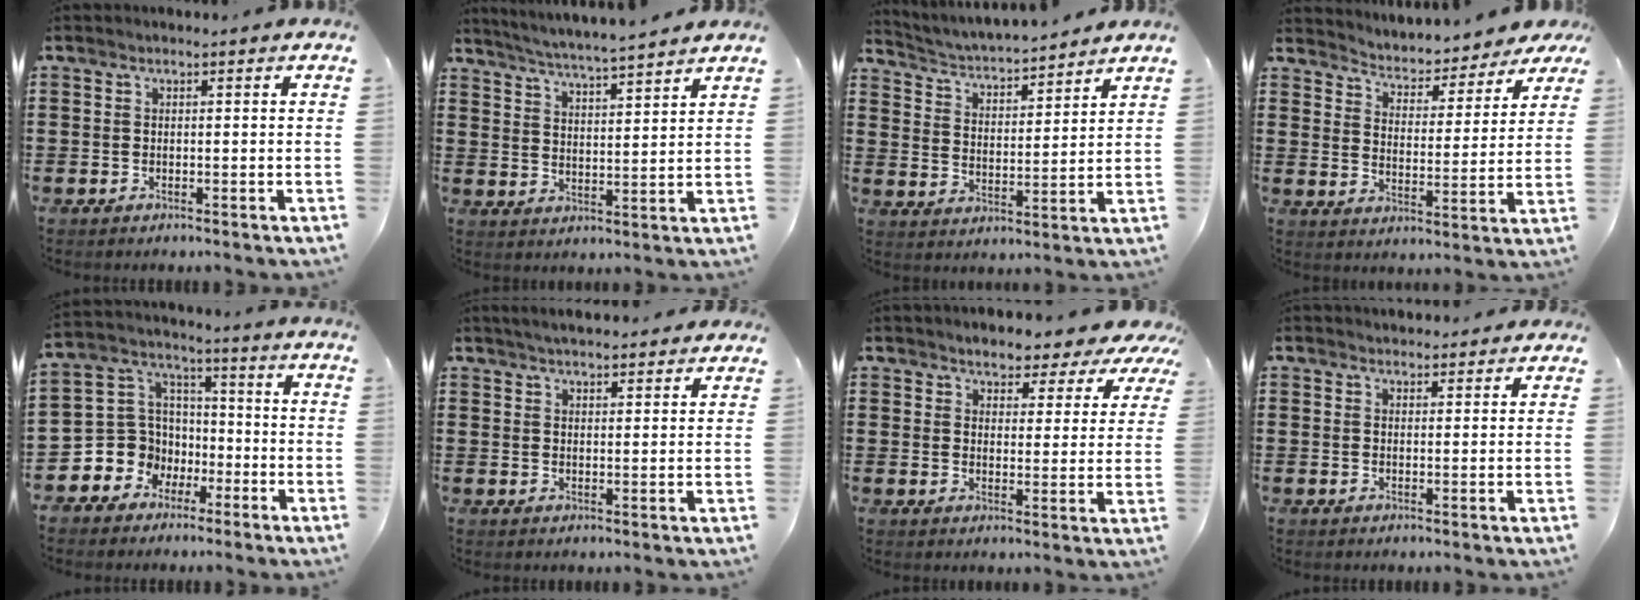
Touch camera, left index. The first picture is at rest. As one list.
[{"total": 4.5, "force": [4.2, -0.9, 1.1], "torque": [-0.039, -0.032, 0.070]}, {"total": 3.7, "force": [3.6, -0.1, 0.6], "torque": [-0.032, -0.034, 0.055]}, {"total": 3.0, "force": [3.0, 0.1, 0.0], "torque": [-0.024, -0.030, 0.041]}, {"total": 8.2, "force": [-2.9, 7.6, 1.1], "torque": [-0.074, -0.001, -0.057]}, {"total": 3.2, "force": [3.1, 0.1, 0.8], "torque": [-0.022, -0.004, 0.056]}, {"total": 3.4, "force": [3.3, 0.8, 0.2], "torque": [-0.026, -0.018, 0.055]}, {"total": 1.8, "force": [1.8, 0.4, 0.0], "torque": [-0.004, 0.001, 0.034]}]